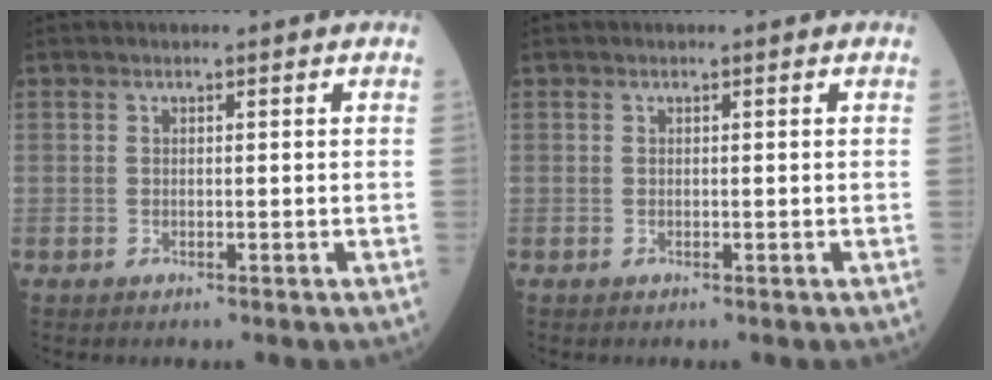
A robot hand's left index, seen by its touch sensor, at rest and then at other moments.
{"total": 0.0}